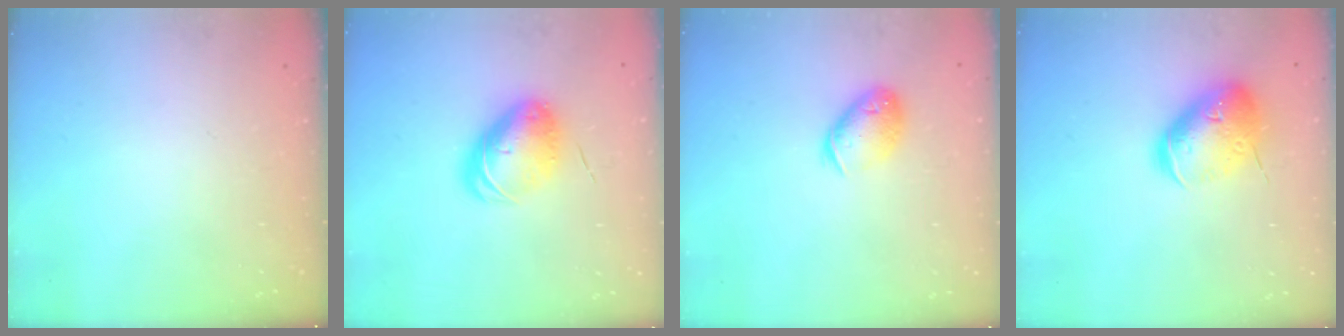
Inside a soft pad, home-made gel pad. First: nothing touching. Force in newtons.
{"total": 10.7, "press": 10.4, "slide": 2.5}
{"total": 11.7, "press": 11.6, "slide": 1.9}
{"total": 17.2, "press": 17.1, "slide": 2.4}